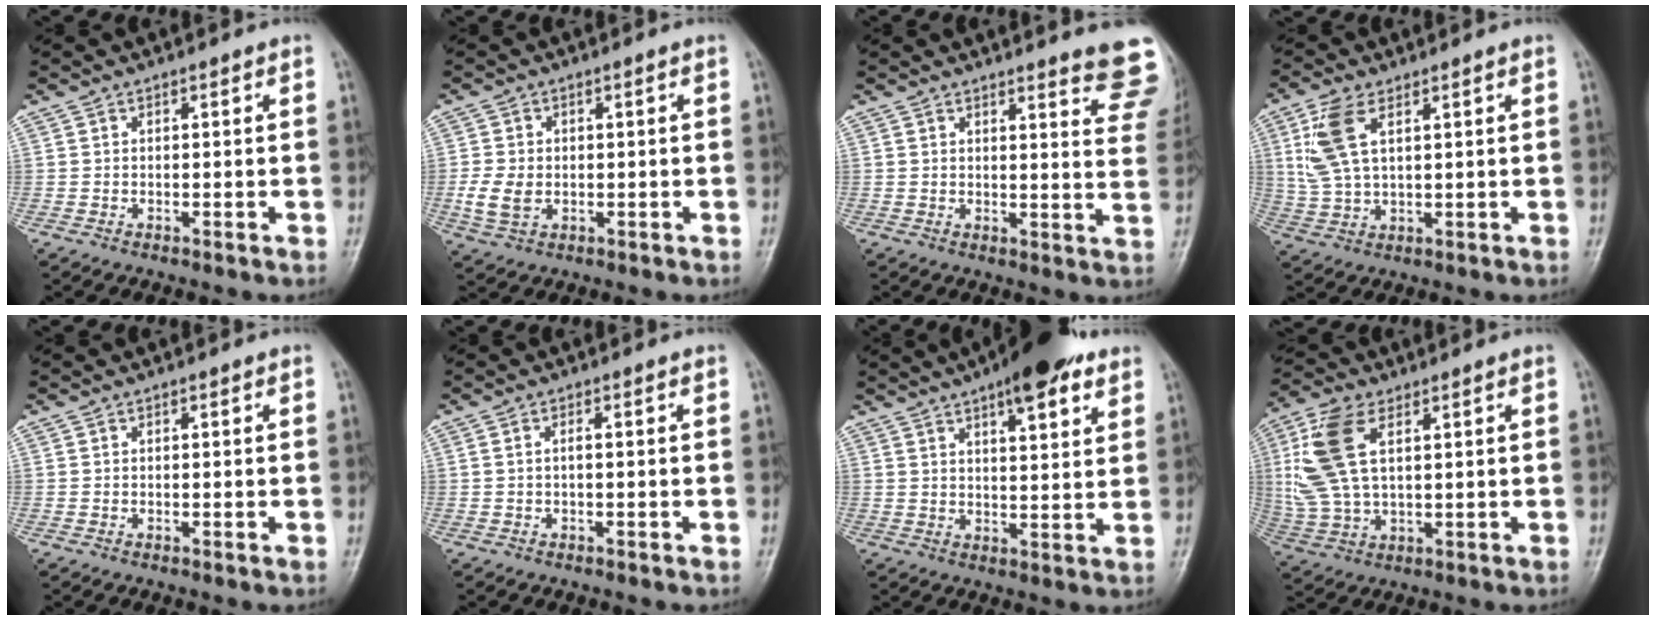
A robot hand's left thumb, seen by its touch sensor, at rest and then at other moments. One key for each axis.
{"total": 4.9, "fx": -0.5, "fy": 3.6, "fz": 3.3, "tx": -0.063, "ty": 0.000, "tz": -0.005}
{"total": 12.1, "fx": 10.3, "fy": 1.8, "fz": 6.2, "tx": -0.042, "ty": -0.075, "tz": 0.099}
{"total": 8.5, "fx": 3.2, "fy": 4.1, "fz": 6.7, "tx": -0.147, "ty": 0.003, "tz": 0.069}
{"total": 0.0}
{"total": 0.7, "fx": -0.2, "fy": 0.1, "fz": 0.7, "tx": -0.015, "ty": 0.009, "tz": -0.002}
{"total": 12.8, "fx": 7.7, "fy": 4.2, "fz": 9.3, "tx": -0.108, "ty": -0.024, "tz": 0.108}
{"total": 12.4, "fx": 3.6, "fy": 6.6, "fz": 9.9, "tx": -0.220, "ty": 0.006, "tz": 0.076}